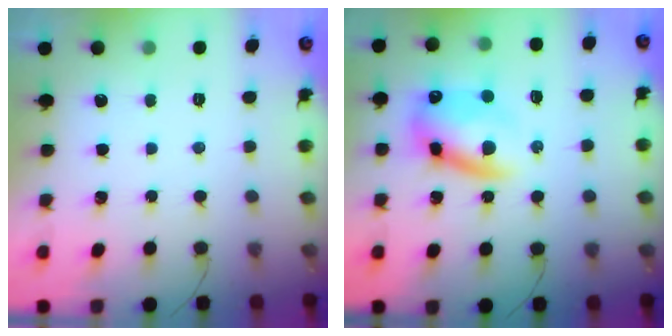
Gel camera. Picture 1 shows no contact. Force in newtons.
{"total": 12.5, "press": 12.0, "slide": 3.2}